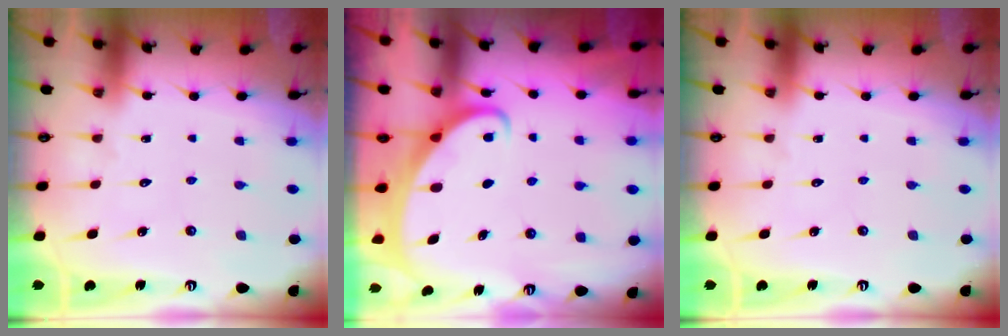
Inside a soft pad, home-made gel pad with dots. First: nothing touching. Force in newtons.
{"total": 2.6, "press": 2.5, "slide": 0.4}
{"total": 0.0}